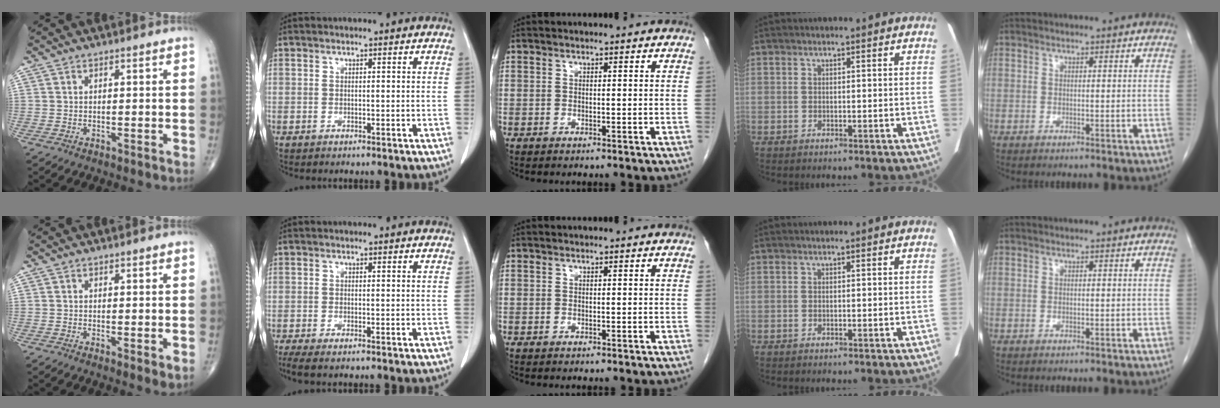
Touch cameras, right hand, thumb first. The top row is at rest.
{"thumb": {"total": 2.2, "force": [0.1, 0.8, 2.1], "torque": [-0.034, -0.010, -0.001]}, "index": {"total": 3.7, "force": [-2.6, 0.8, 2.5], "torque": [-0.048, -0.008, -0.044]}}